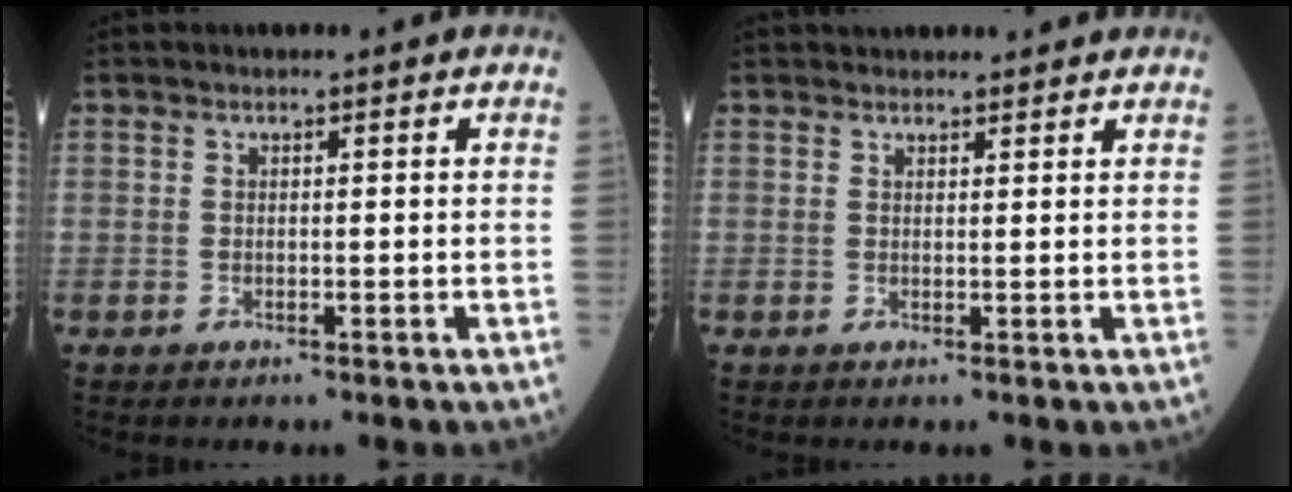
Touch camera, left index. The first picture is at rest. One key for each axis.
{"total": 5.8, "fx": 5.5, "fy": 1.3, "fz": 1.3, "tx": -0.008, "ty": 0.032, "tz": 0.066}